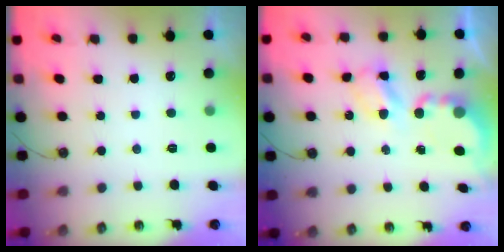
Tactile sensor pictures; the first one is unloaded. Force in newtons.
{"total": 5.6, "press": 5.6, "slide": 0.3}